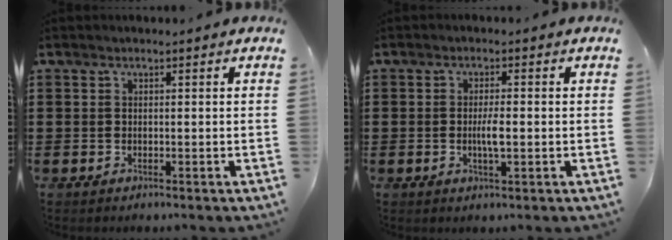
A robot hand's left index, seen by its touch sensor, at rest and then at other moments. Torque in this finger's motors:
{"motor_torque": [0.53, 0.07, 0.10, 0.07]}